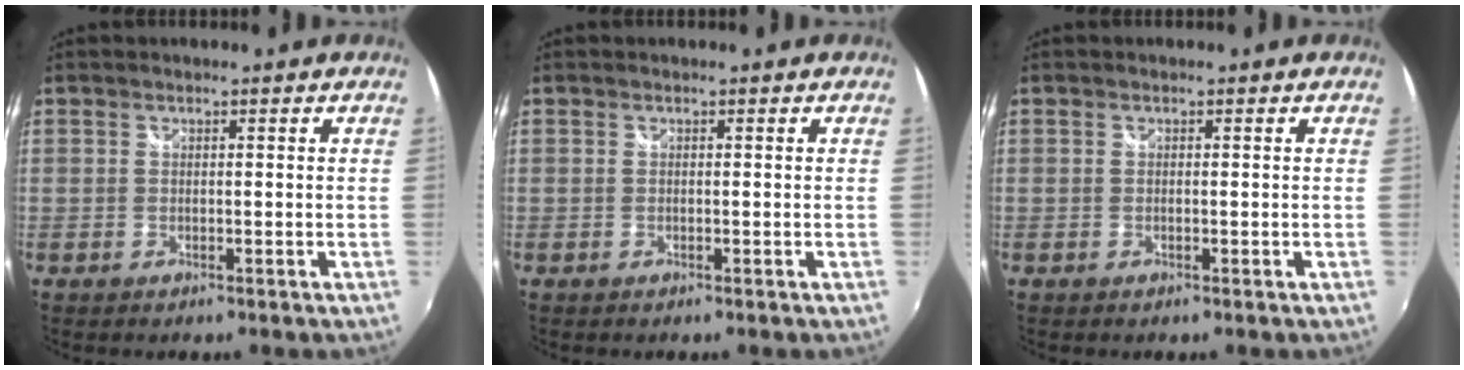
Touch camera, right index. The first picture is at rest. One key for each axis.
{"total": 0.0}
{"total": 0.0}